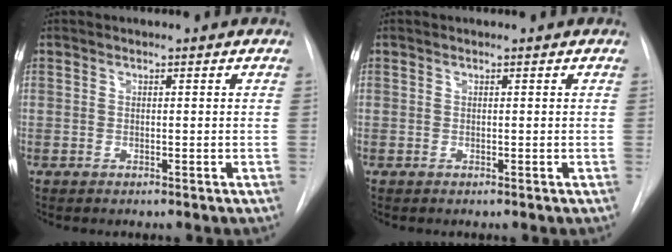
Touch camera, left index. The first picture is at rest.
{"total": 0.0}